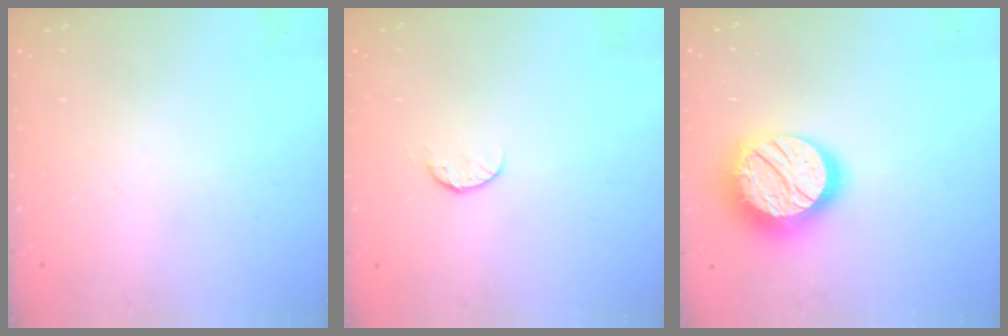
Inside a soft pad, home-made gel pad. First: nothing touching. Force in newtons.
{"total": 6.5, "press": 6.4, "slide": 0.7}
{"total": 19.7, "press": 19.6, "slide": 0.9}